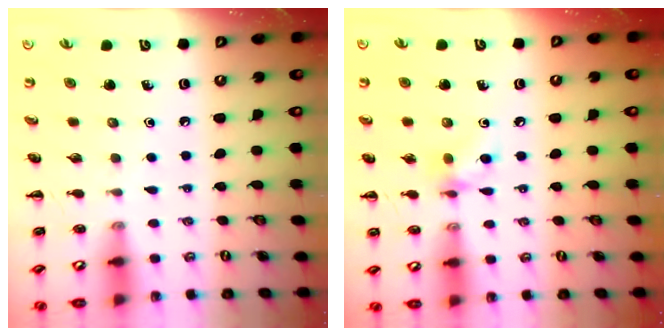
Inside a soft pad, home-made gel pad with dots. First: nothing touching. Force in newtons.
{"total": 6.1, "press": 6.1, "slide": 0.5}